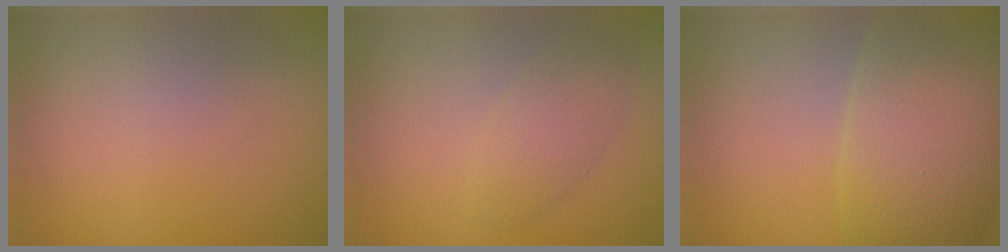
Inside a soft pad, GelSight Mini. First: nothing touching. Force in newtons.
{"total": 2.5, "press": 2.5, "slide": 0.1}
{"total": 10.6, "press": 10.5, "slide": 0.4}